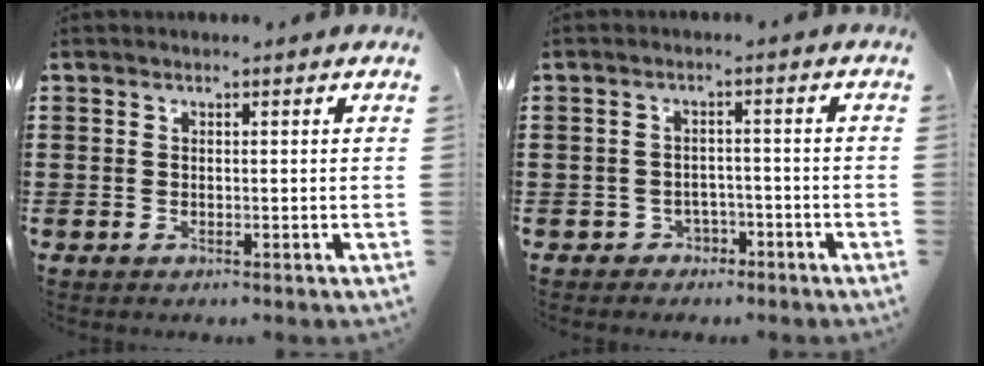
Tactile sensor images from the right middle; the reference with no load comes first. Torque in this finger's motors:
{"motor_torque": [-0.12, -0.15, 0.03, -0.01]}